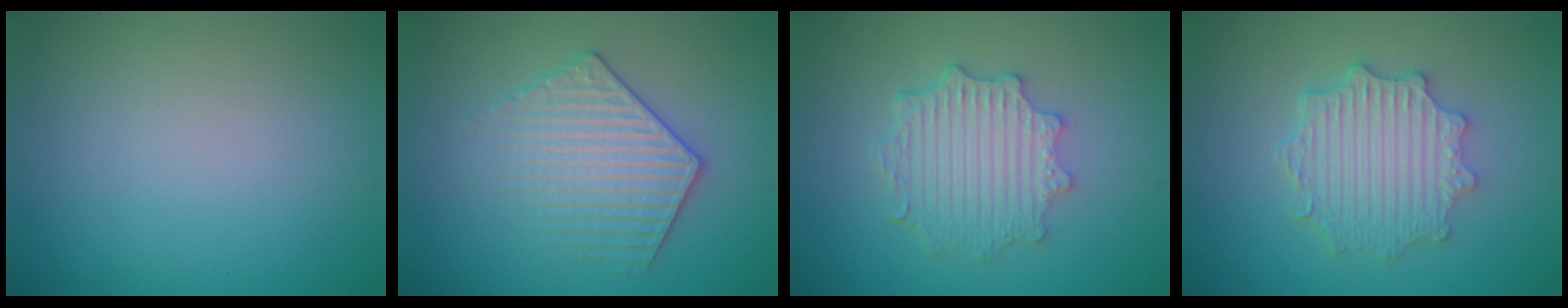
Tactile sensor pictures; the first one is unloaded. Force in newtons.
{"total": 3.4, "press": 3.4, "slide": 0.6}
{"total": 4.7, "press": 3.7, "slide": 2.8}
{"total": 4.6, "press": 3.8, "slide": 2.7}